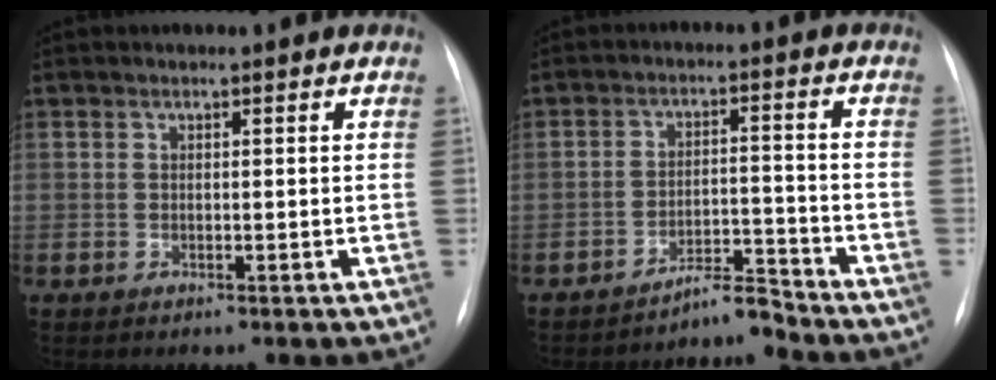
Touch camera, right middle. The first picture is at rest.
{"total": 4.1, "force": [-4.1, -0.3, 0.0], "torque": [0.006, -0.001, -0.067]}